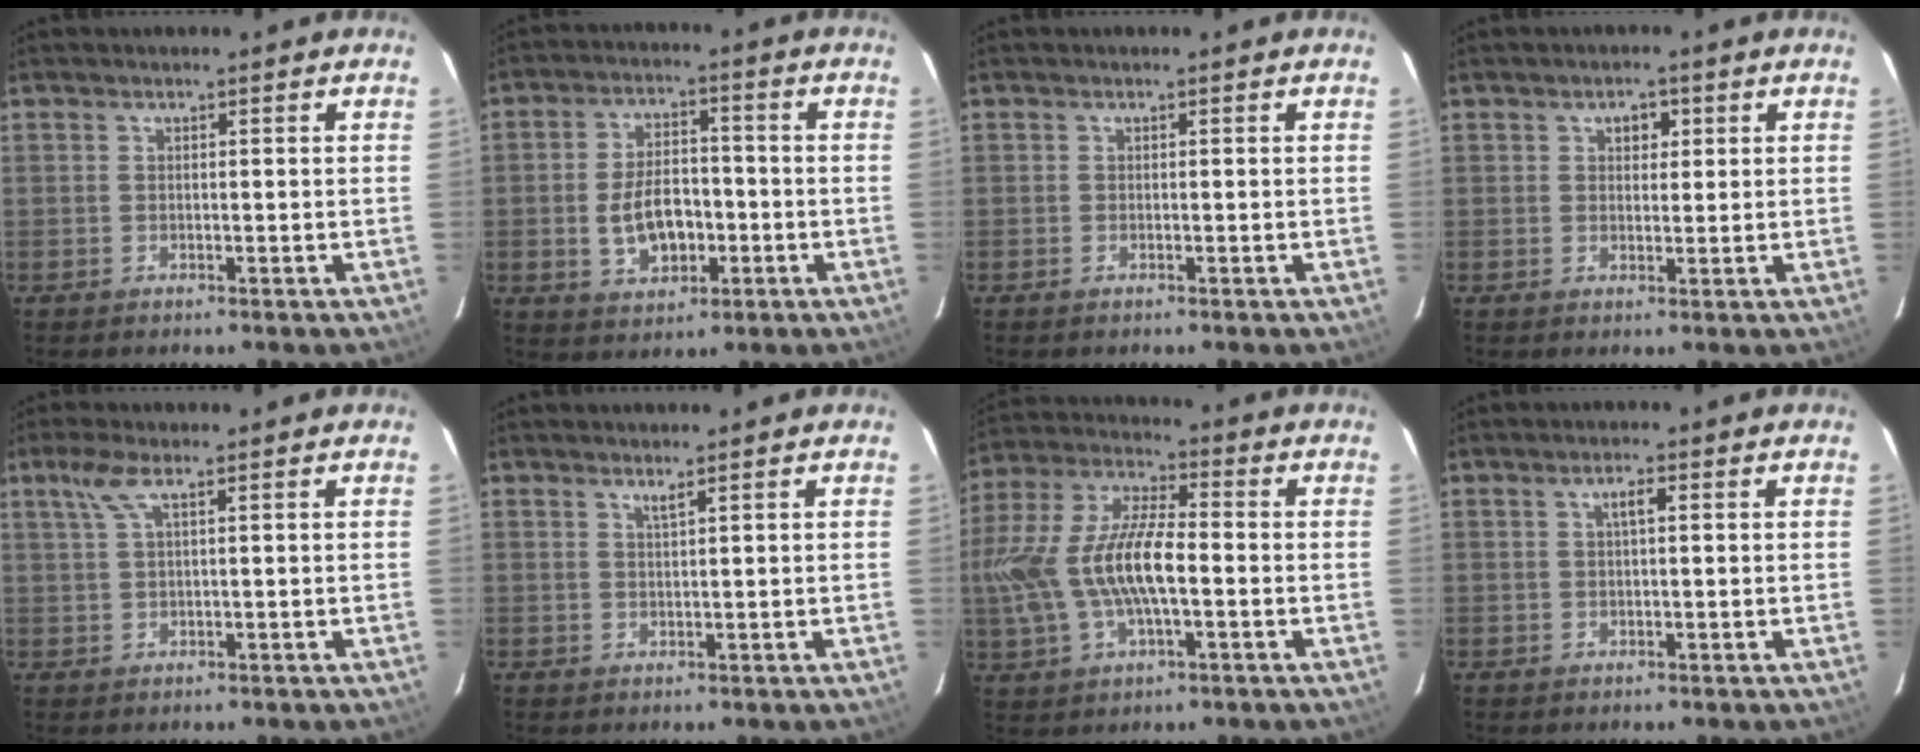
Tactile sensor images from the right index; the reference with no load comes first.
{"total": 9.5, "force": [-2.3, 5.7, 7.2], "torque": [-0.143, 0.013, -0.027]}
{"total": 0.0}
{"total": 2.6, "force": [1.0, 2.0, 1.4], "torque": [-0.016, 0.010, 0.016]}
{"total": 3.3, "force": [1.6, 0.2, 2.9], "torque": [-0.062, 0.006, 0.036]}
{"total": 1.0, "force": [0.8, -0.2, 0.7], "torque": [-0.010, -0.002, 0.012]}
{"total": 16.5, "force": [-2.3, 6.6, 14.9], "torque": [-0.310, 0.004, -0.041]}
{"total": 1.9, "force": [0.5, 0.4, 1.8], "torque": [-0.033, 0.007, 0.009]}